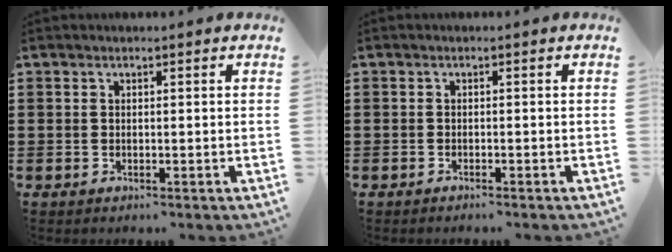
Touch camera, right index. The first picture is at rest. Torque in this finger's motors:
{"motor_torque": [-0.76, 1.08, -0.49, -0.13]}